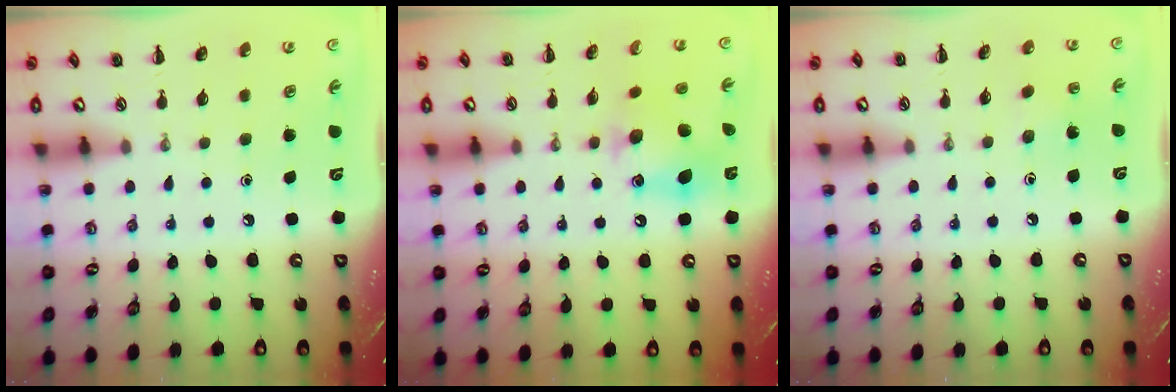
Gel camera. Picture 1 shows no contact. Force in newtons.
{"total": 11.7, "press": 11.6, "slide": 1.6}
{"total": 5.4, "press": 5.2, "slide": 1.4}